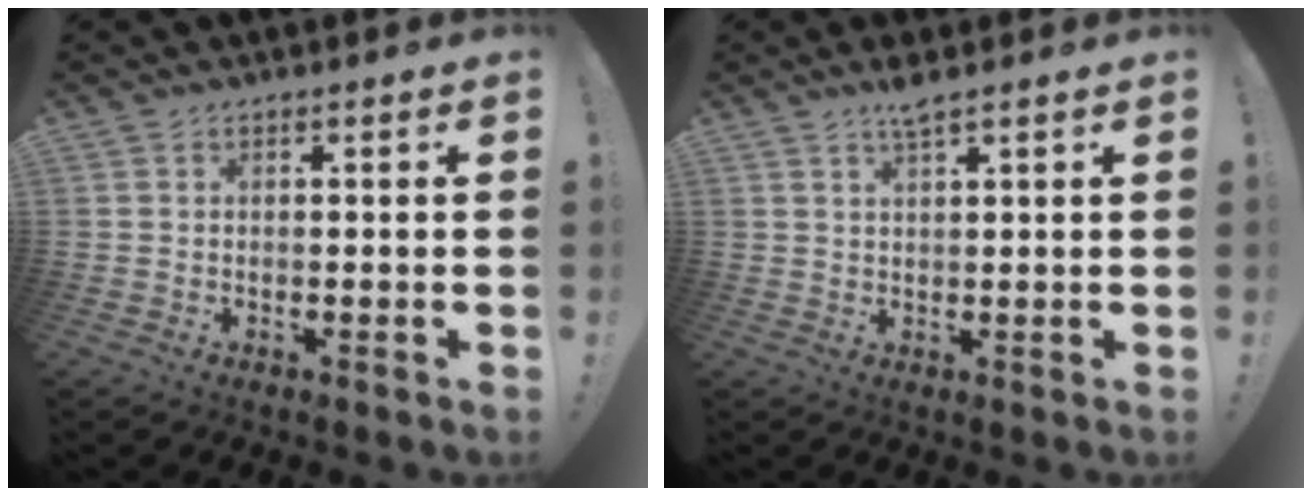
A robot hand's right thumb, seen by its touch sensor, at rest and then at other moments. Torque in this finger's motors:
{"motor_torque": [-0.51, 0.37, -0.03, 0.07, 0.00]}